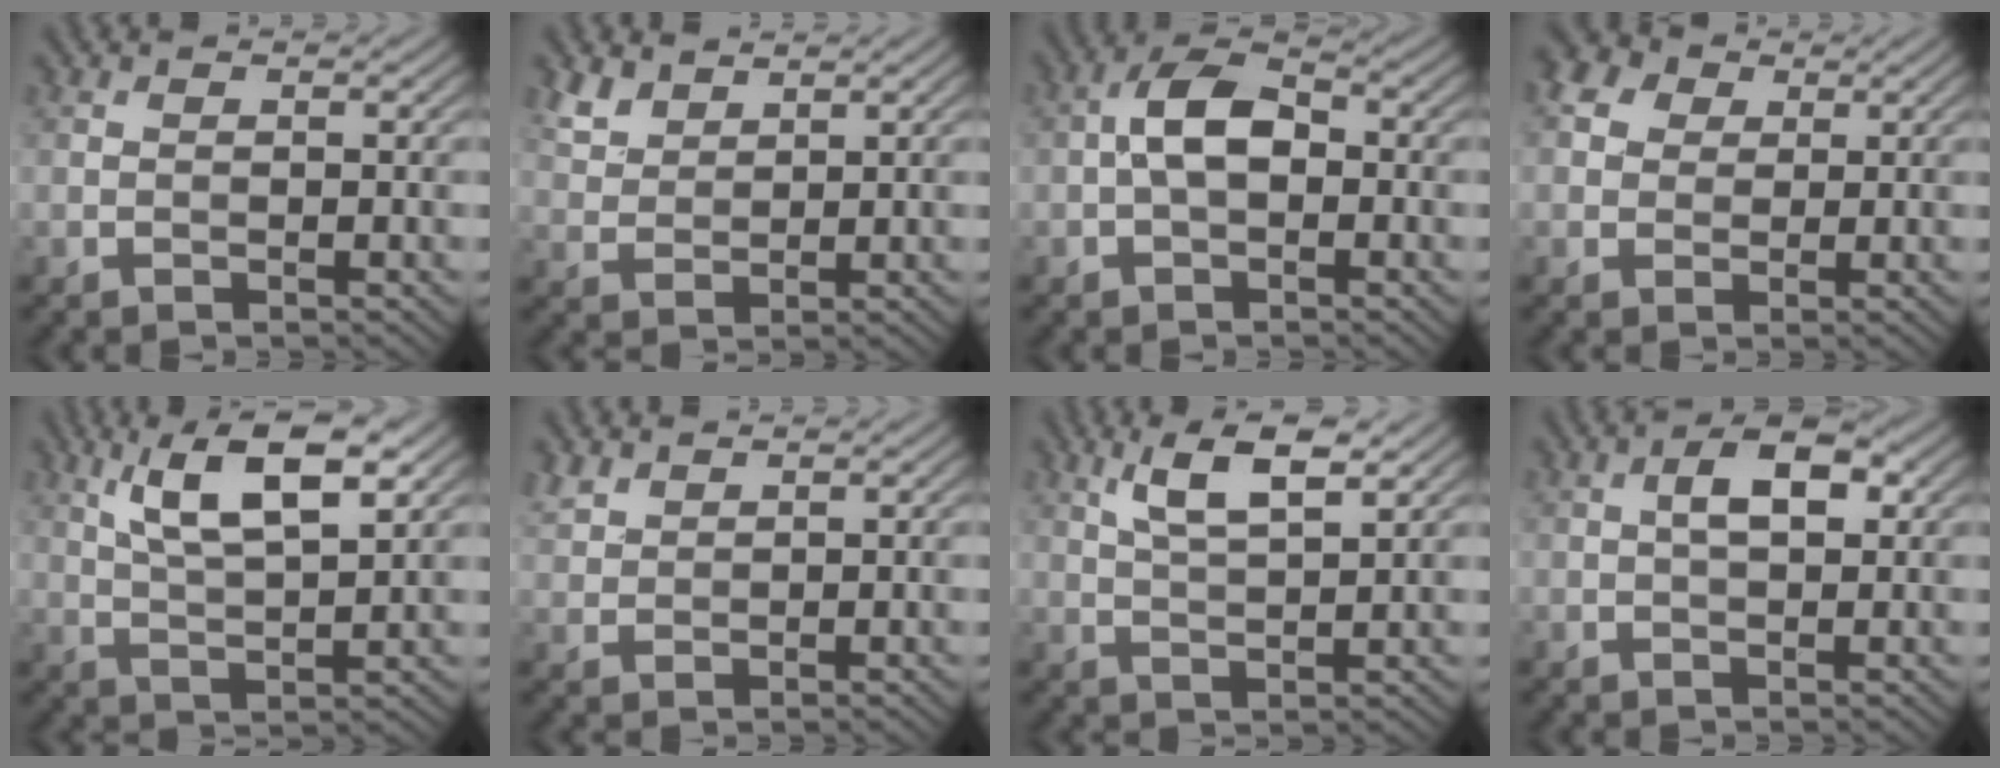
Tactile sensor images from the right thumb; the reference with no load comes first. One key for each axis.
{"total": 3.7, "fx": 2.8, "fy": 1.7, "fz": 1.5, "tx": -0.041, "ty": 0.003, "tz": 0.068}
{"total": 5.1, "fx": -0.4, "fy": 2.9, "fz": 4.2, "tx": -0.082, "ty": 0.014, "tz": -0.015}
{"total": 5.6, "fx": 2.4, "fy": 4.4, "fz": 2.6, "tx": -0.090, "ty": 0.014, "tz": 0.033}
{"total": 9.6, "fx": 4.7, "fy": 2.7, "fz": 7.9, "tx": -0.149, "ty": 0.009, "tz": 0.088}
{"total": 2.4, "fx": 1.9, "fy": 1.2, "fz": 0.8, "tx": -0.023, "ty": 0.005, "tz": 0.046}
{"total": 6.3, "fx": 3.5, "fy": 1.6, "fz": 5.0, "tx": -0.104, "ty": 0.004, "tz": 0.069}
{"total": 4.3, "fx": 0.9, "fy": 2.1, "fz": 3.7, "tx": -0.064, "ty": 0.007, "tz": 0.011}